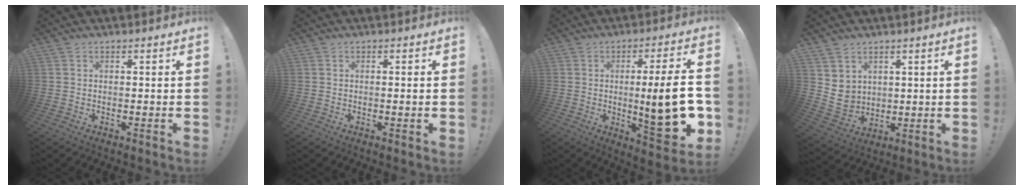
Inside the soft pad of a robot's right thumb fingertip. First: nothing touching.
{"total": 1.1, "force": [-0.2, -0.2, 1.1], "torque": [-0.020, -0.001, -0.004]}
{"total": 19.0, "force": [-1.5, 3.7, 18.6], "torque": [-0.264, -0.013, -0.023]}
{"total": 6.4, "force": [3.7, 5.1, 1.4], "torque": [-0.023, -0.032, 0.078]}